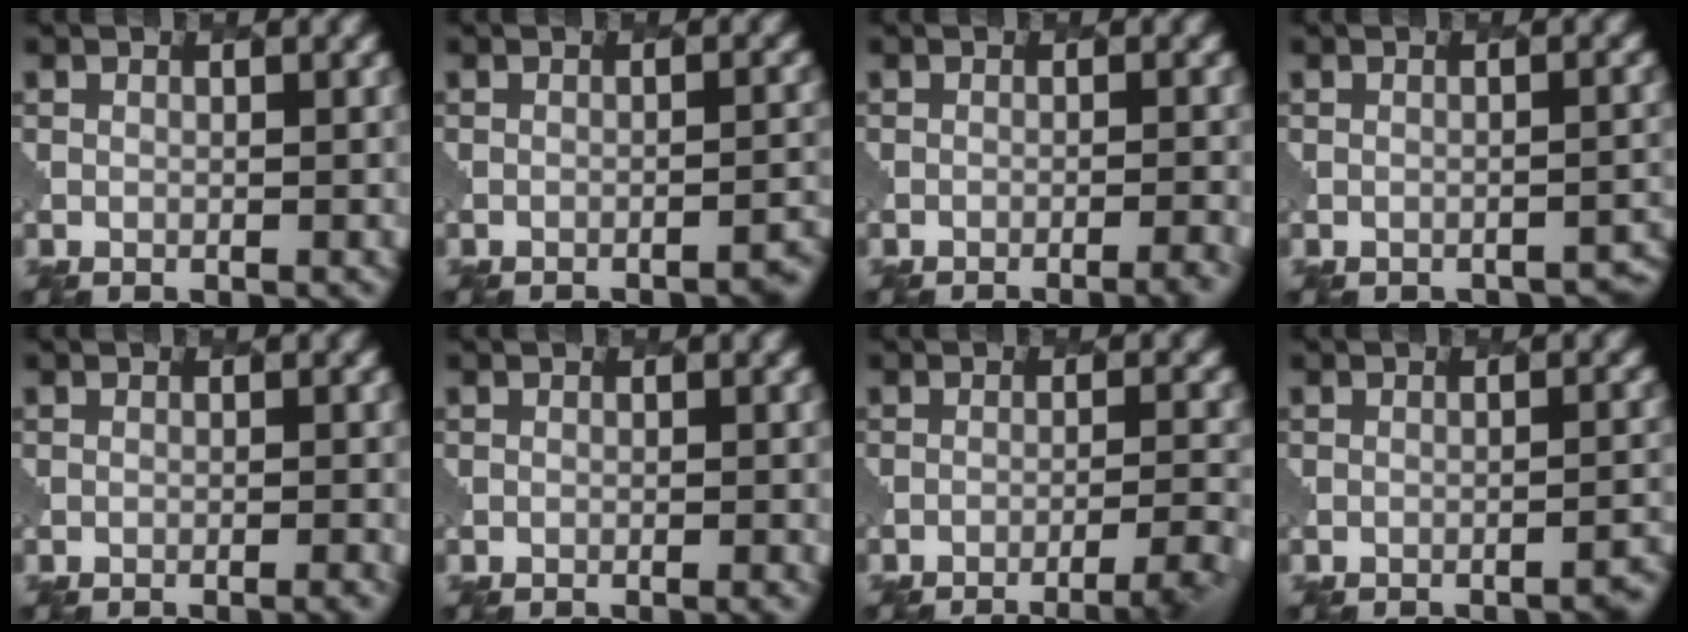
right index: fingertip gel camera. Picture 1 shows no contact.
{"total": 3.1, "force": [-2.7, 0.6, 1.4], "torque": [-0.014, 0.017, -0.037]}
{"total": 3.4, "force": [-2.5, 0.8, 2.1], "torque": [-0.018, 0.009, -0.035]}
{"total": 2.9, "force": [-2.8, 0.6, 0.5], "torque": [-0.004, 0.012, -0.030]}
{"total": 1.4, "force": [-0.9, 0.3, 1.0], "torque": [-0.004, 0.007, -0.017]}
{"total": 0.8, "force": [-0.5, 0.2, 0.6], "torque": [-0.001, 0.004, -0.010]}
{"total": 4.7, "force": [-3.2, 1.1, 3.2], "torque": [-0.044, 0.005, -0.045]}
{"total": 2.8, "force": [-2.4, 0.5, 1.3], "torque": [-0.012, 0.015, -0.034]}